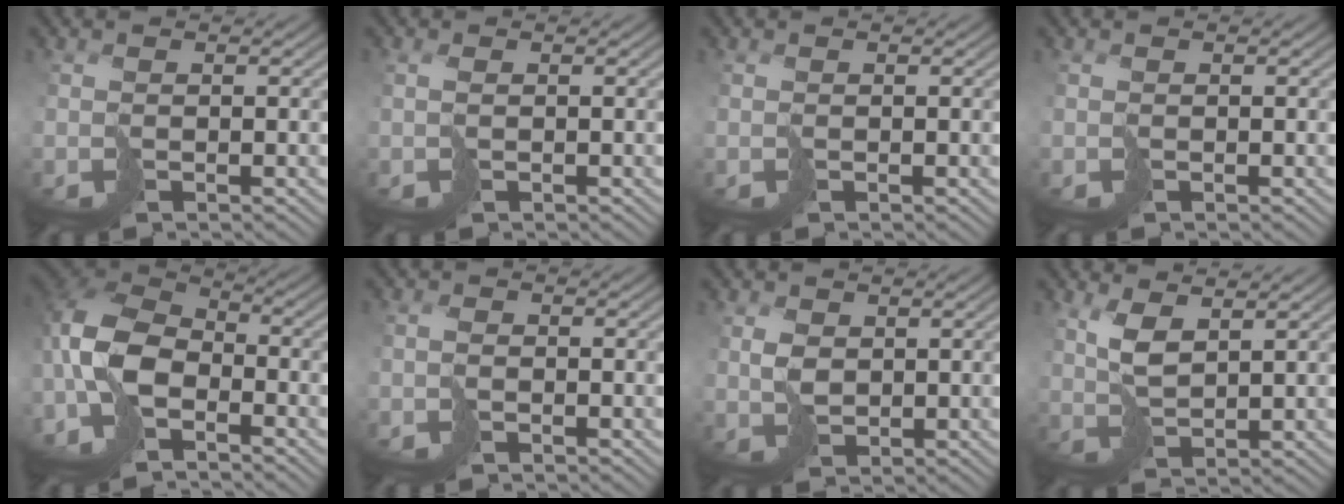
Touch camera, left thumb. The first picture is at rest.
{"total": 1.2, "force": [0.0, 0.7, 1.0], "torque": [-0.027, 0.001, 0.000]}
{"total": 0.0}
{"total": 0.0}
{"total": 12.7, "force": [-5.2, 7.3, 9.0], "torque": [-0.234, -0.020, -0.115]}
{"total": 1.7, "force": [-1.0, 0.8, 1.1], "torque": [-0.024, 0.001, -0.025]}
{"total": 2.4, "force": [0.5, 1.7, 1.6], "torque": [-0.039, -0.001, 0.014]}
{"total": 4.2, "force": [2.2, 1.4, 3.2], "torque": [-0.083, -0.001, 0.046]}